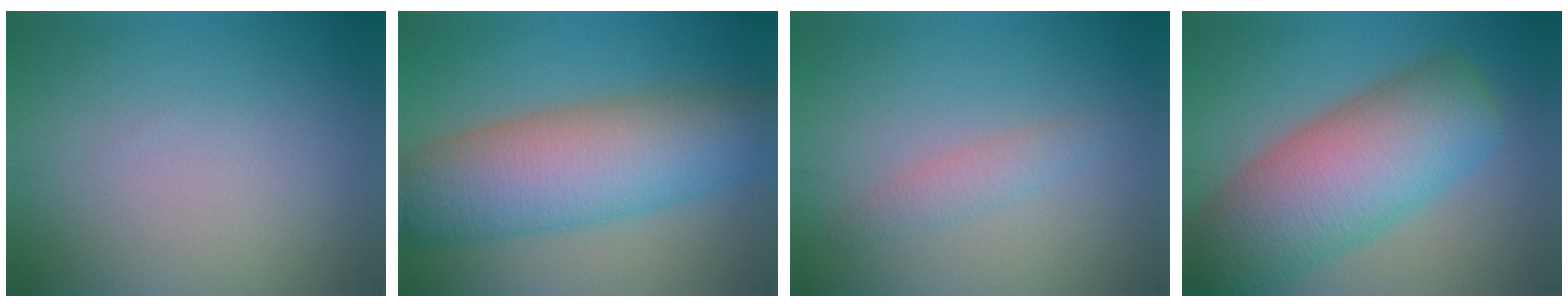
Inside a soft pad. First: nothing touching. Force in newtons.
{"total": 11.1, "press": 11.1, "slide": 0.6}
{"total": 1.7, "press": 1.7, "slide": 0.1}
{"total": 12.3, "press": 12.3, "slide": 0.8}